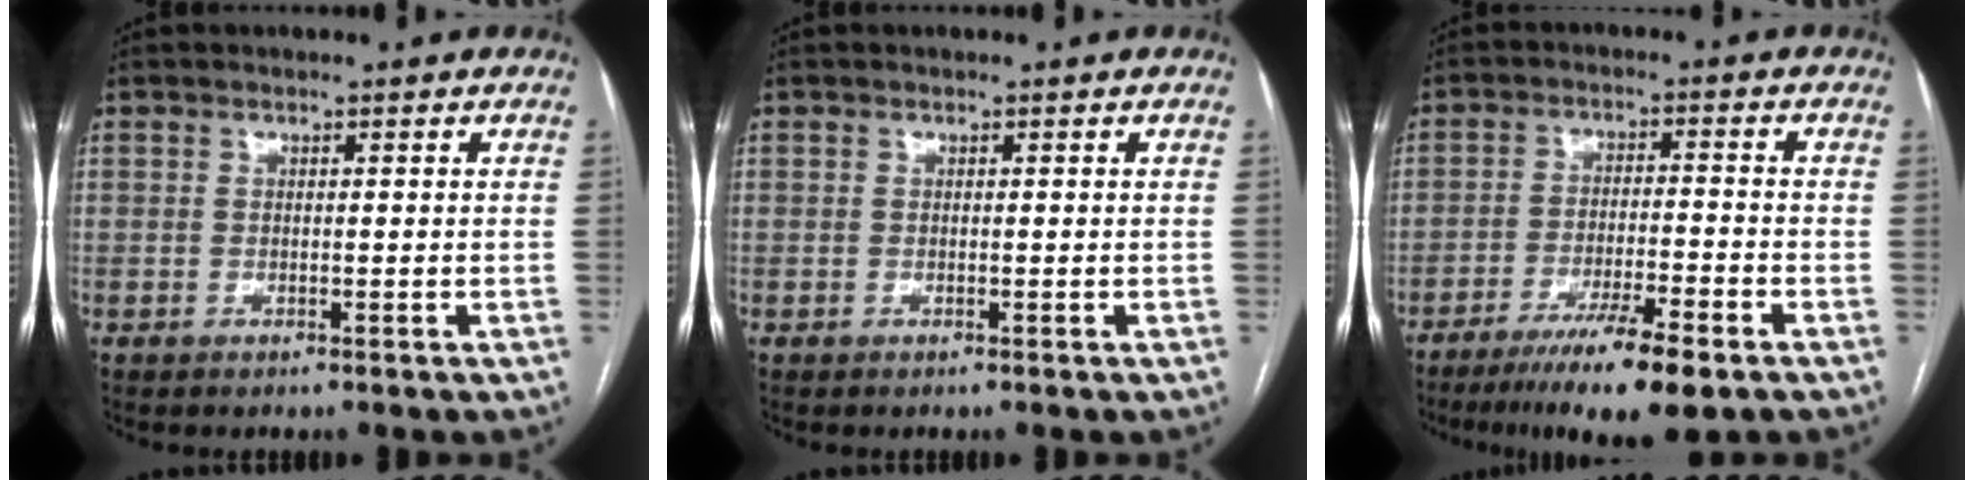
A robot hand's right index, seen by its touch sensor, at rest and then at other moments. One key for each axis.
{"total": 0.0}
{"total": 10.9, "fx": -7.5, "fy": 0.7, "fz": 7.9, "tx": -0.126, "ty": -0.026, "tz": -0.122}